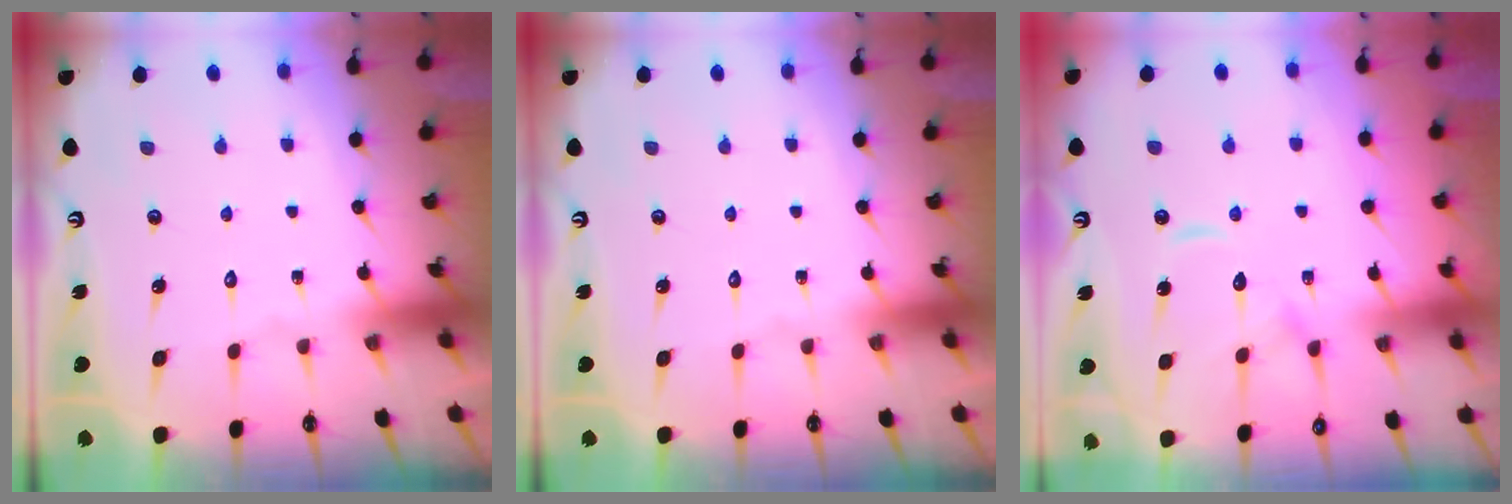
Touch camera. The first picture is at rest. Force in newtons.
{"total": 0.0}
{"total": 10.7, "press": 10.7, "slide": 1.1}